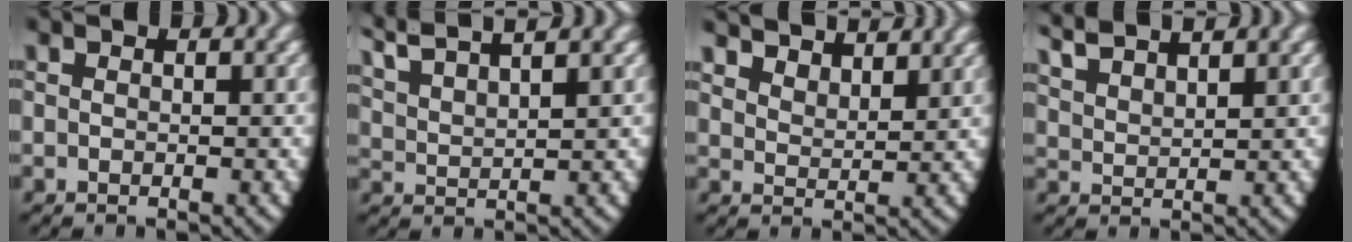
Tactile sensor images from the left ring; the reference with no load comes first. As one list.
[{"total": 5.0, "force": [4.2, 1.3, 2.3], "torque": [-0.067, 0.004, 0.079]}, {"total": 4.1, "force": [3.7, 1.1, 1.2], "torque": [-0.026, -0.005, 0.067]}, {"total": 3.9, "force": [3.5, 0.9, 1.4], "torque": [-0.037, 0.002, 0.070]}]